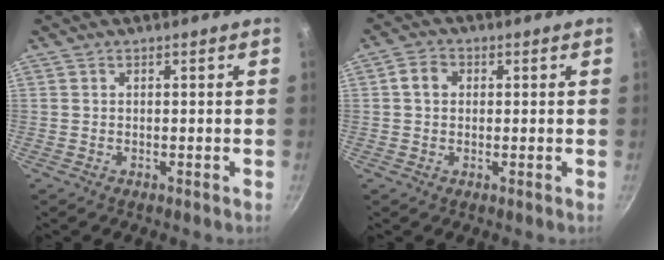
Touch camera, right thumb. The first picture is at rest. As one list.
[{"total": 3.7, "force": [0.6, 3.0, 2.0], "torque": [-0.027, 0.008, 0.005]}]